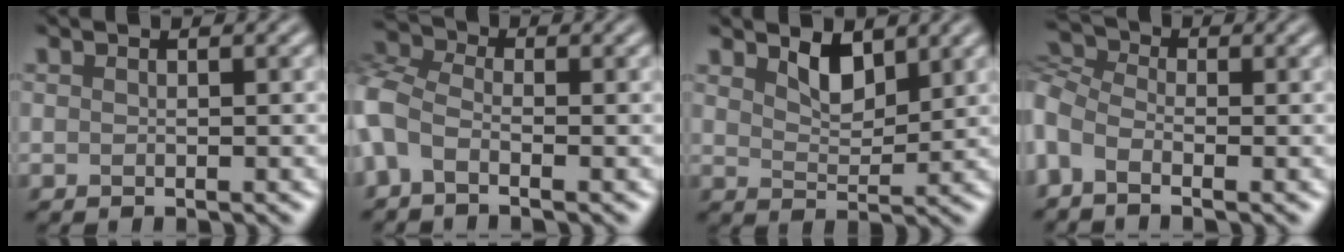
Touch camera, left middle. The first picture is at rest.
{"total": 4.0, "force": [-1.9, 2.3, 2.7], "torque": [-0.071, 0.007, -0.052]}
{"total": 2.6, "force": [2.1, 0.9, 1.2], "torque": [-0.030, -0.001, 0.042]}
{"total": 4.1, "force": [-0.5, 2.7, 3.1], "torque": [-0.082, 0.013, -0.019]}